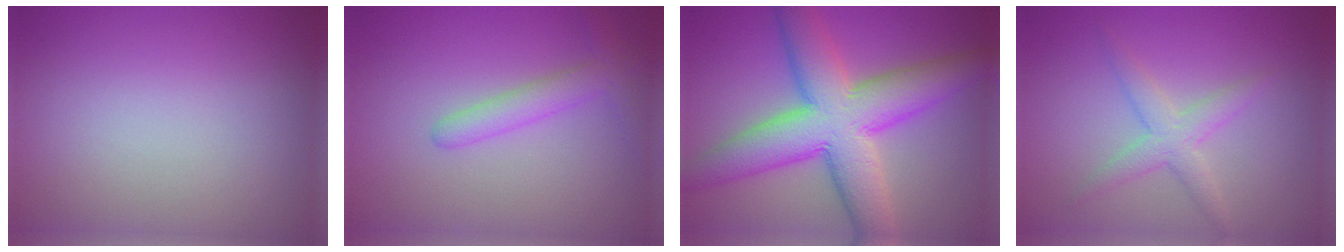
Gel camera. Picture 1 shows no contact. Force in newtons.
{"total": 2.4, "press": 2.4, "slide": 0.1}
{"total": 10.6, "press": 10.6, "slide": 0.3}
{"total": 2.6, "press": 2.6, "slide": 0.2}